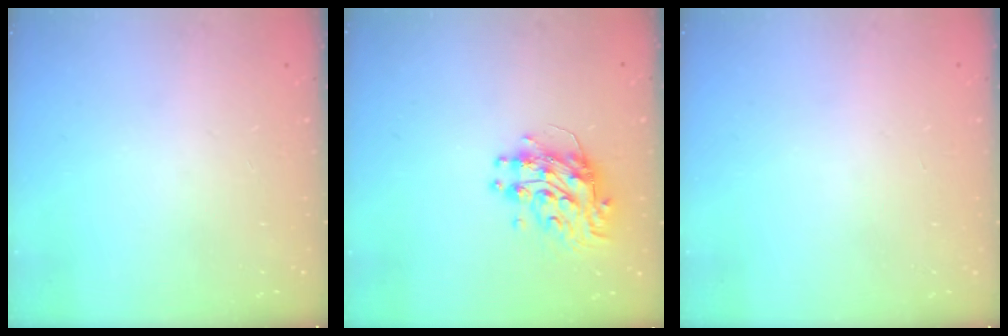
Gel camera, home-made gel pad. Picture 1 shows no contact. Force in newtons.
{"total": 10.4, "press": 10.4, "slide": 1.0}
{"total": 0.0}